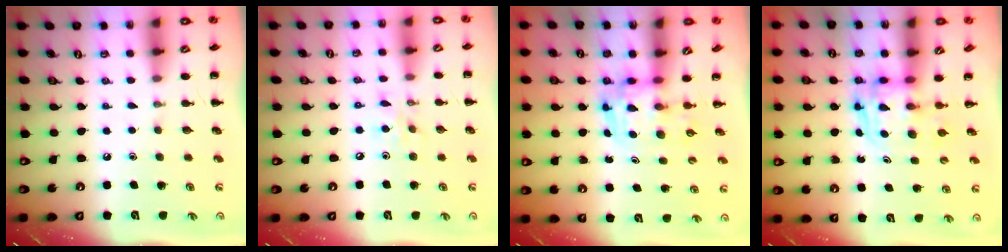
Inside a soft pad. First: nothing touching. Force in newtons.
{"total": 5.6, "press": 5.5, "slide": 0.7}
{"total": 3.5, "press": 3.4, "slide": 0.6}
{"total": 2.7, "press": 2.7, "slide": 0.2}